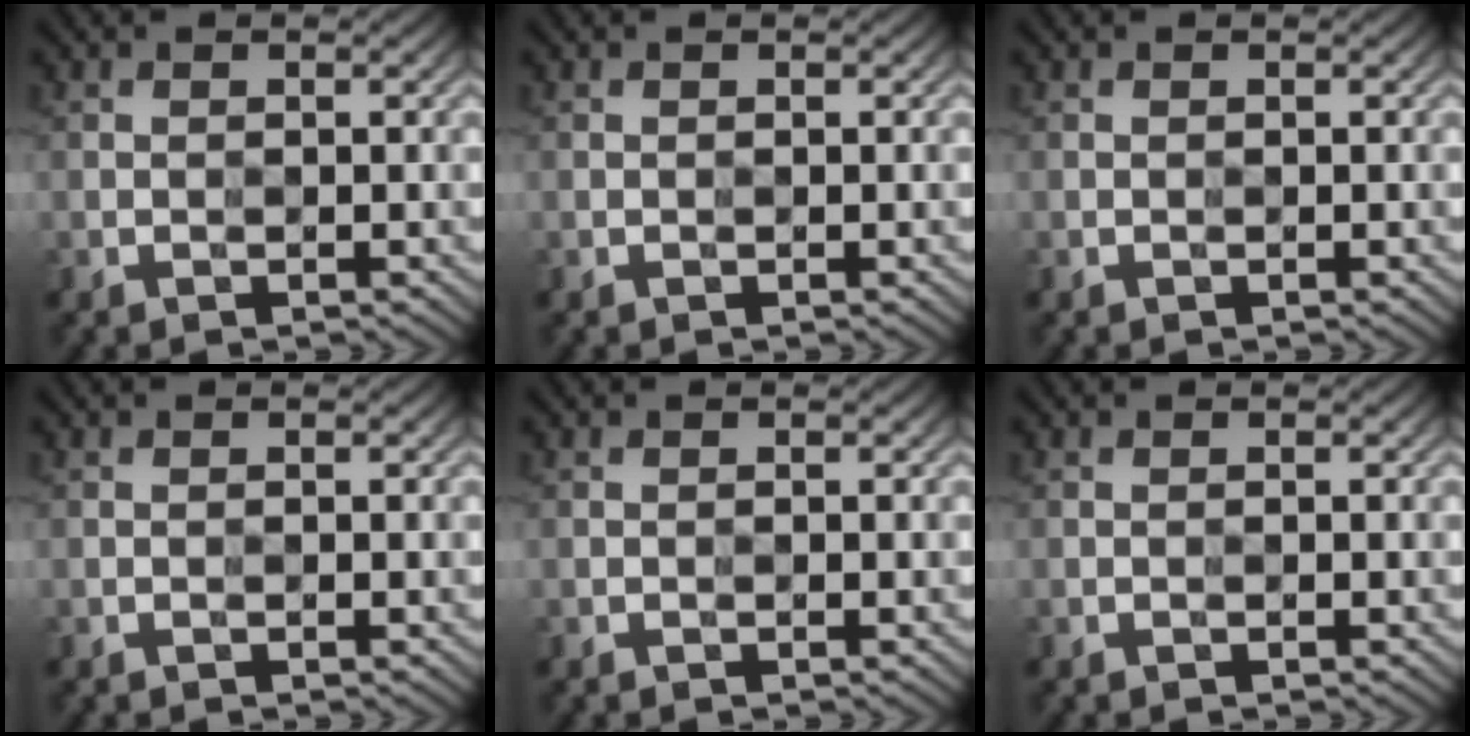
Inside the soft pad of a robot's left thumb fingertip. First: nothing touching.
{"total": 0.0}
{"total": 0.0}
{"total": 0.0}
{"total": 0.0}
{"total": 0.0}